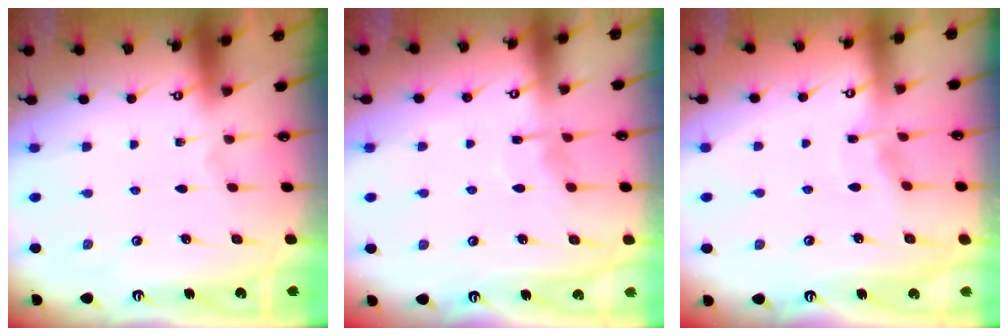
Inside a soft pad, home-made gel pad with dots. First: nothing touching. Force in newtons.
{"total": 6.3, "press": 6.3, "slide": 0.5}
{"total": 3.0, "press": 2.9, "slide": 0.4}